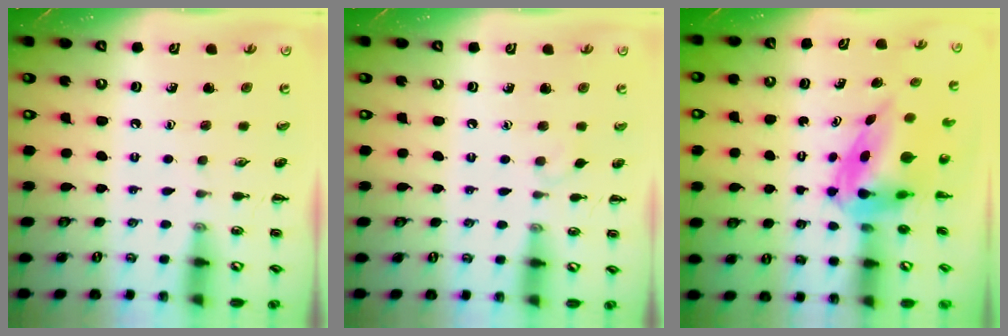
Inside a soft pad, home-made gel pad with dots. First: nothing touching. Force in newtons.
{"total": 3.5, "press": 3.2, "slide": 1.2}
{"total": 5.5, "press": 5.2, "slide": 1.7}